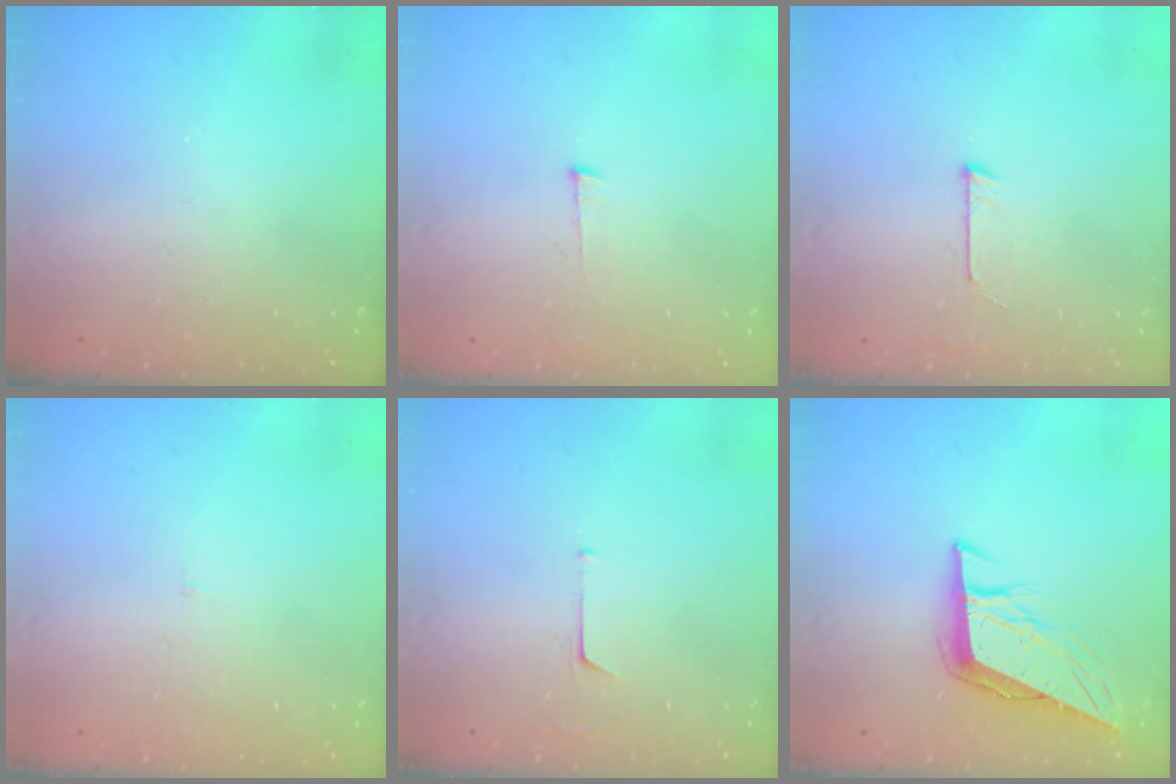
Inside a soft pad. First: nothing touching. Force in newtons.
{"total": 6.1, "press": 6.1, "slide": 0.4}
{"total": 3.3, "press": 3.3, "slide": 0.3}
{"total": 2.0, "press": 2.0, "slide": 0.1}
{"total": 3.8, "press": 3.8, "slide": 0.3}
{"total": 11.0, "press": 10.5, "slide": 3.0}